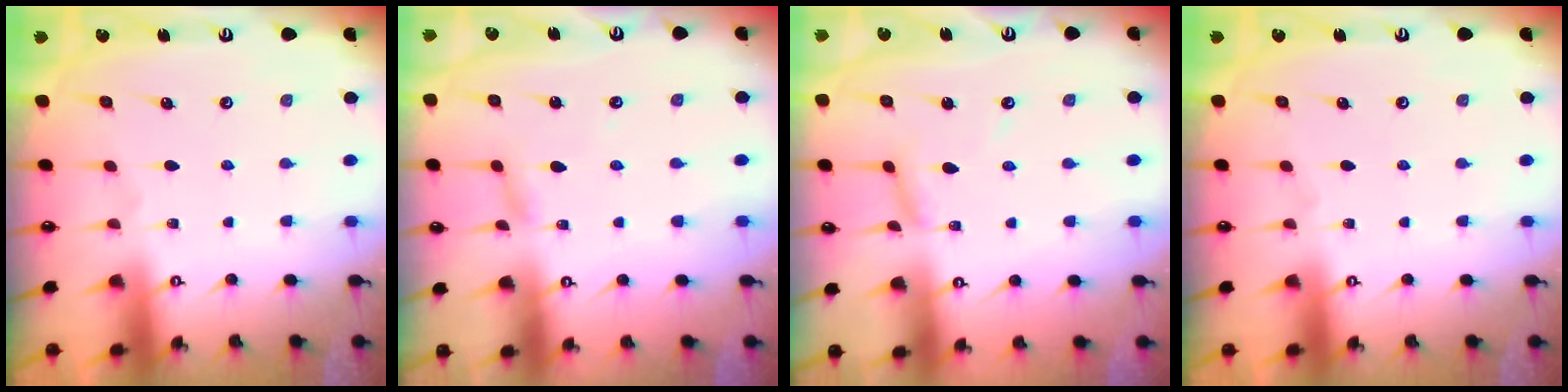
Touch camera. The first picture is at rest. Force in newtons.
{"total": 2.4, "press": 2.4, "slide": 0.3}
{"total": 5.2, "press": 5.2, "slide": 0.3}
{"total": 0.0}